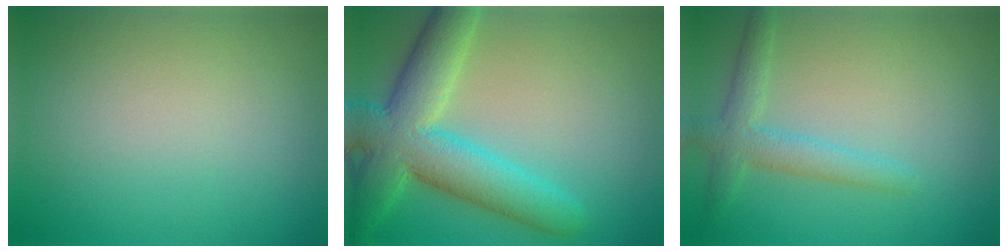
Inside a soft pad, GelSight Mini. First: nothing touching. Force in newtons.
{"total": 9.0, "press": 9.0, "slide": 0.4}
{"total": 2.9, "press": 2.9, "slide": 0.2}